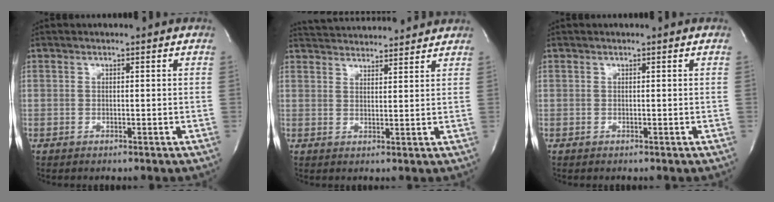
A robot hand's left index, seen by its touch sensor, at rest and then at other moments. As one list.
[{"total": 11.2, "force": [10.7, 1.4, 2.8], "torque": [-0.050, 0.022, 0.153]}, {"total": 0.0}]